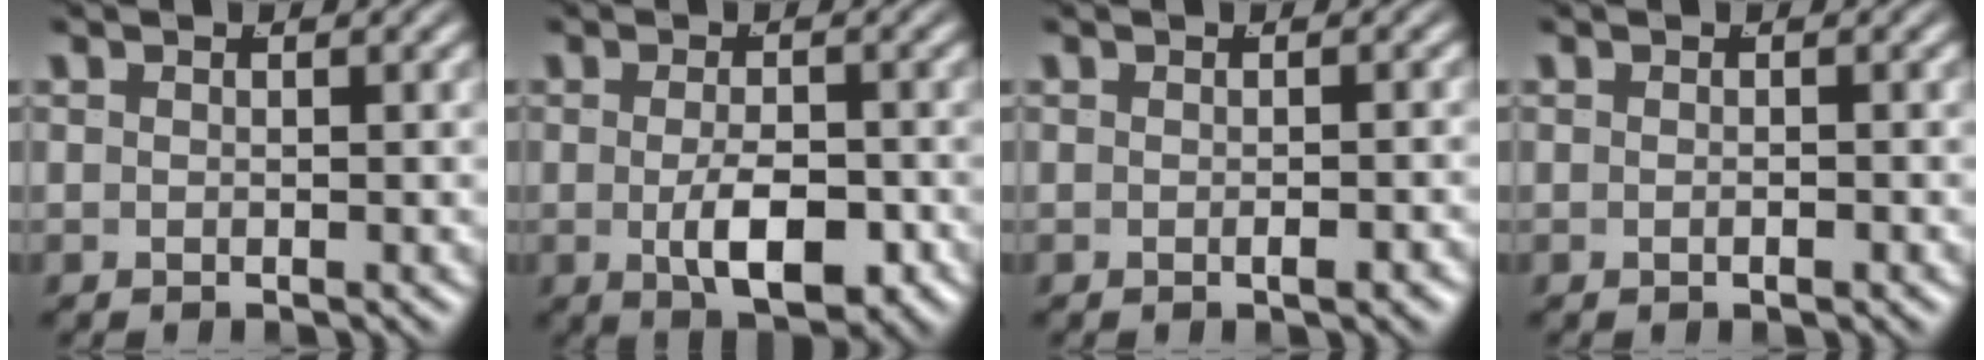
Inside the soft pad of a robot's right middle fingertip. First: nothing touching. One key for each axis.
{"total": 5.4, "fx": -1.6, "fy": 2.1, "fz": 4.7, "tx": -0.068, "ty": -0.017, "tz": -0.016}
{"total": 0.9, "fx": -0.6, "fy": 0.1, "fz": 0.7, "tx": -0.009, "ty": 0.005, "tz": -0.012}
{"total": 0.6, "fx": -0.4, "fy": 0.1, "fz": 0.4, "tx": -0.009, "ty": 0.001, "tz": -0.007}